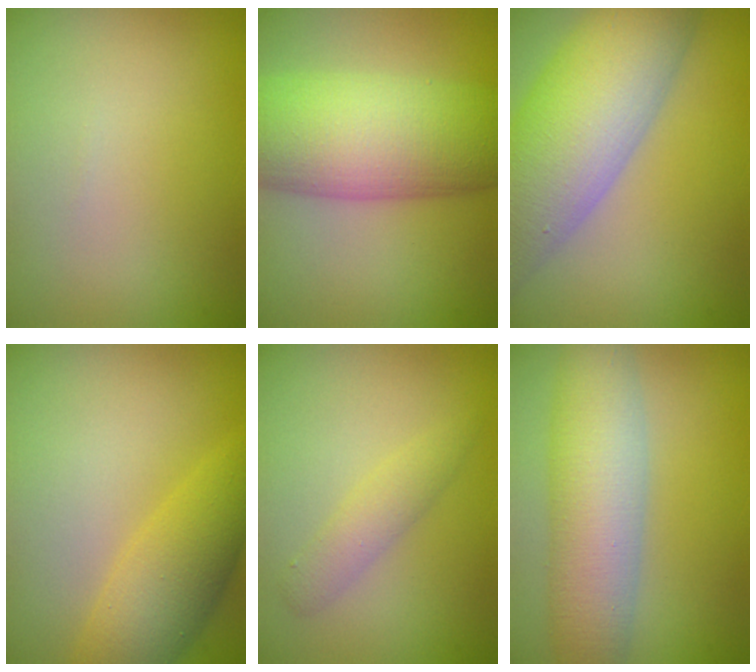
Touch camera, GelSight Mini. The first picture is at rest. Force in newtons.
{"total": 12.2, "press": 12.2, "slide": 0.4}
{"total": 11.5, "press": 11.5, "slide": 0.8}
{"total": 5.3, "press": 5.3, "slide": 0.2}
{"total": 2.2, "press": 2.2, "slide": 0.1}
{"total": 7.6, "press": 7.6, "slide": 0.2}